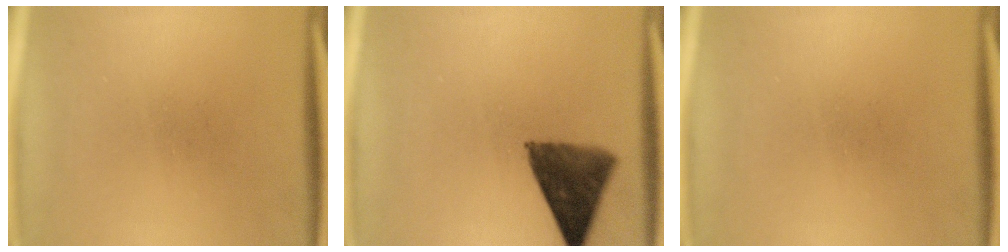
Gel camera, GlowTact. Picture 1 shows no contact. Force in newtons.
{"total": 9.8}
{"total": 0.0}